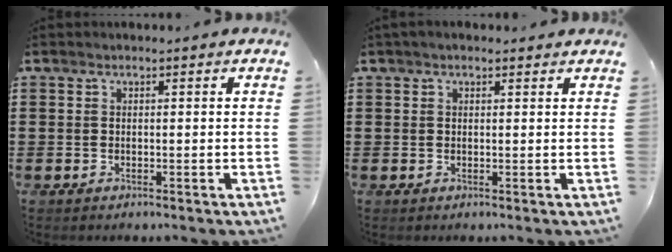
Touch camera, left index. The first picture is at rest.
{"total": 1.0, "force": [0.6, 0.5, 0.6], "torque": [-0.012, 0.005, 0.011]}